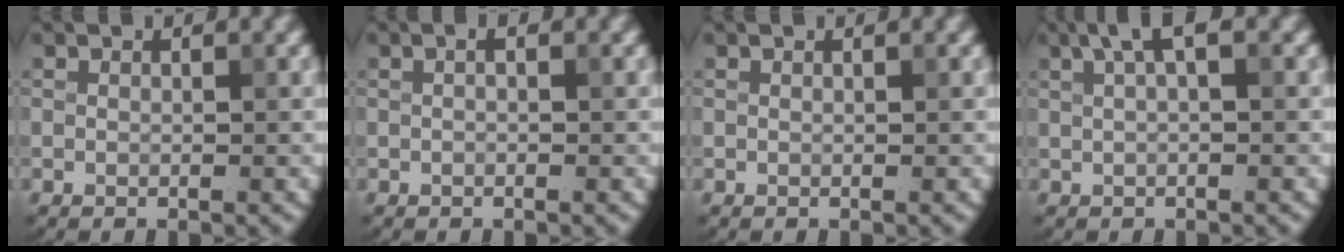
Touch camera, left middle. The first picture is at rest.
{"total": 0.7, "force": [0.1, 0.2, 0.7], "torque": [-0.015, -0.001, -0.001]}
{"total": 0.0}
{"total": 2.4, "force": [1.1, 0.5, 2.1], "torque": [-0.035, 0.007, 0.018]}